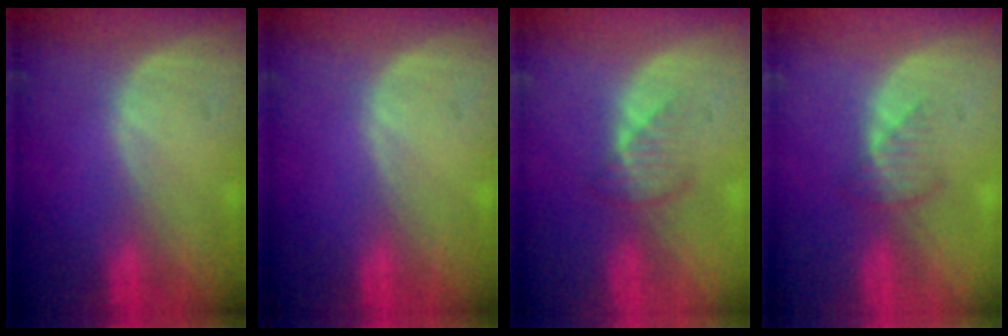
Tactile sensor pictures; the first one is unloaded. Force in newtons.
{"total": 0.0}
{"total": 2.7, "press": 2.6, "slide": 0.5}
{"total": 2.5, "press": 2.5, "slide": 0.3}